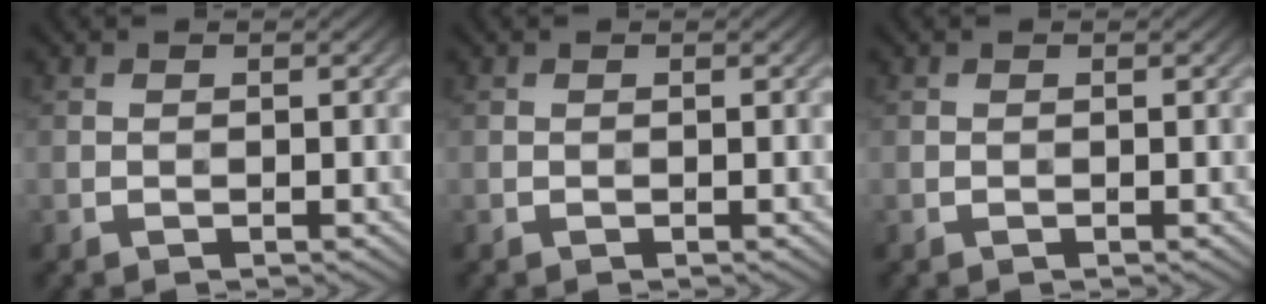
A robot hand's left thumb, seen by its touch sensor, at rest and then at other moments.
{"total": 0.0}
{"total": 0.0}